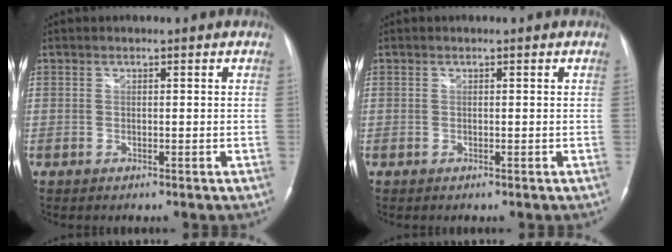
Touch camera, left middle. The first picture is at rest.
{"total": 0.0}